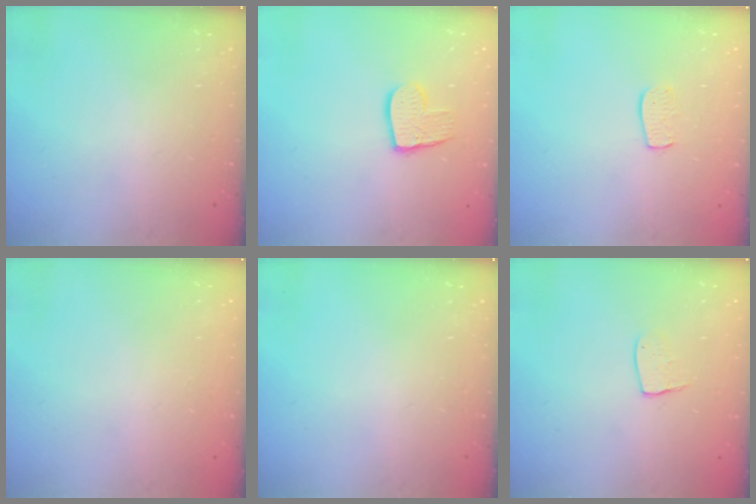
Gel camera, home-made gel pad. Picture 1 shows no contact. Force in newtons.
{"total": 10.0, "press": 10.0, "slide": 0.8}
{"total": 6.9, "press": 6.8, "slide": 0.4}
{"total": 0.0}
{"total": 0.0}
{"total": 6.6, "press": 6.6, "slide": 0.4}